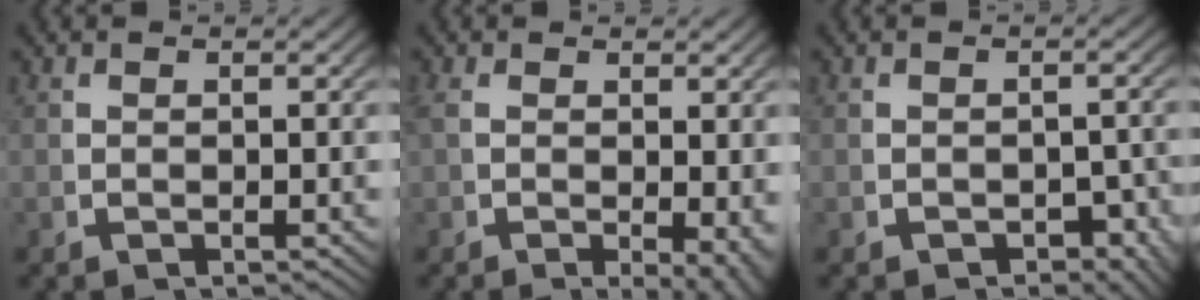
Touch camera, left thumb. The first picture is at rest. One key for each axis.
{"total": 3.2, "fx": -0.5, "fy": 1.2, "fz": 3.0, "tx": -0.045, "ty": -0.020, "tz": 0.004}
{"total": 1.9, "fx": -1.3, "fy": 1.2, "fz": 0.9, "tx": -0.010, "ty": -0.010, "tz": -0.020}